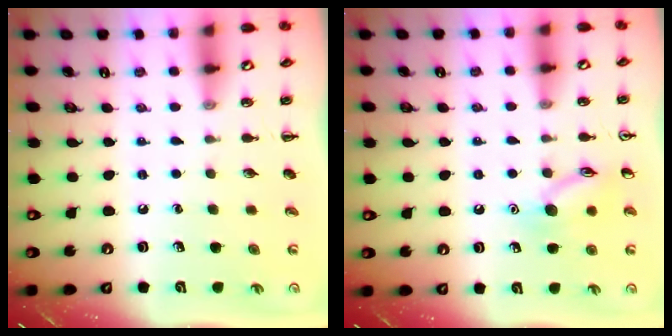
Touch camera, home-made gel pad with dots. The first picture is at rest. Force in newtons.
{"total": 10.4, "press": 10.4, "slide": 0.4}